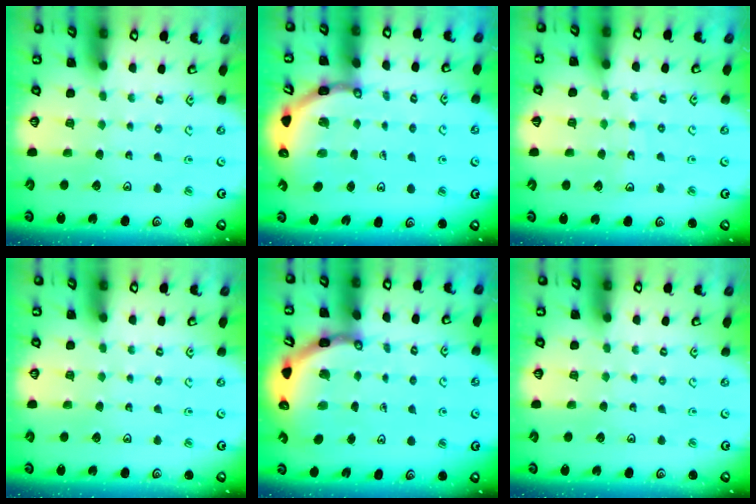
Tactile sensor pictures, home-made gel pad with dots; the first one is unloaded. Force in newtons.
{"total": 5.5, "press": 5.4, "slide": 0.6}
{"total": 8.0, "press": 7.7, "slide": 2.1}
{"total": 0.0}
{"total": 5.7, "press": 5.7, "slide": 0.5}
{"total": 0.0}